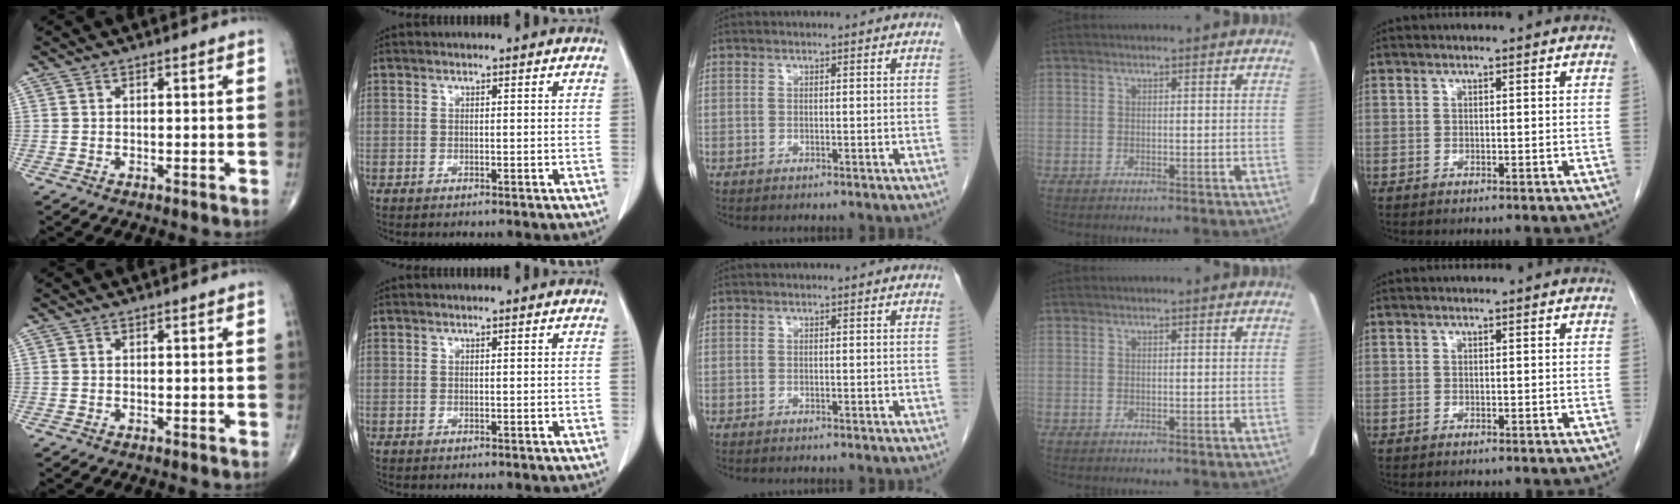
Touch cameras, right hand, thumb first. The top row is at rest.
{}